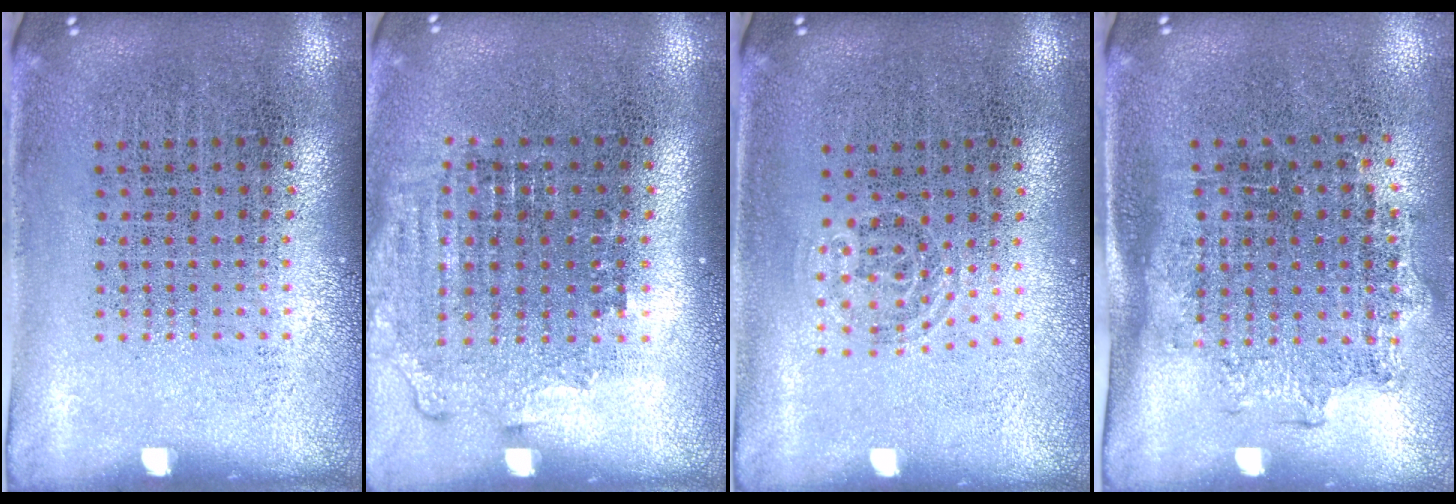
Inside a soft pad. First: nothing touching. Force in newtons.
{"total": 1.4, "press": 1.2, "slide": 0.6}
{"total": 0.7, "press": 0.5, "slide": 0.5}
{"total": 1.3, "press": 1.0, "slide": 0.8}